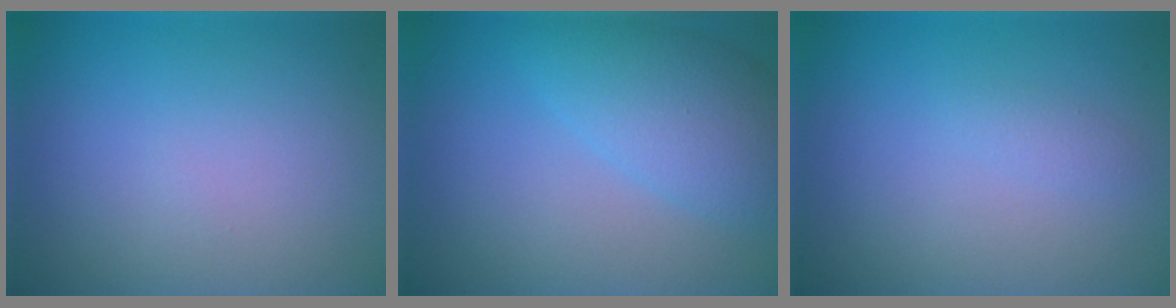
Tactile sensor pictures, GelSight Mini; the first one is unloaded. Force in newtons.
{"total": 5.4, "press": 5.3, "slide": 0.2}
{"total": 0.8, "press": 0.7, "slide": 0.1}